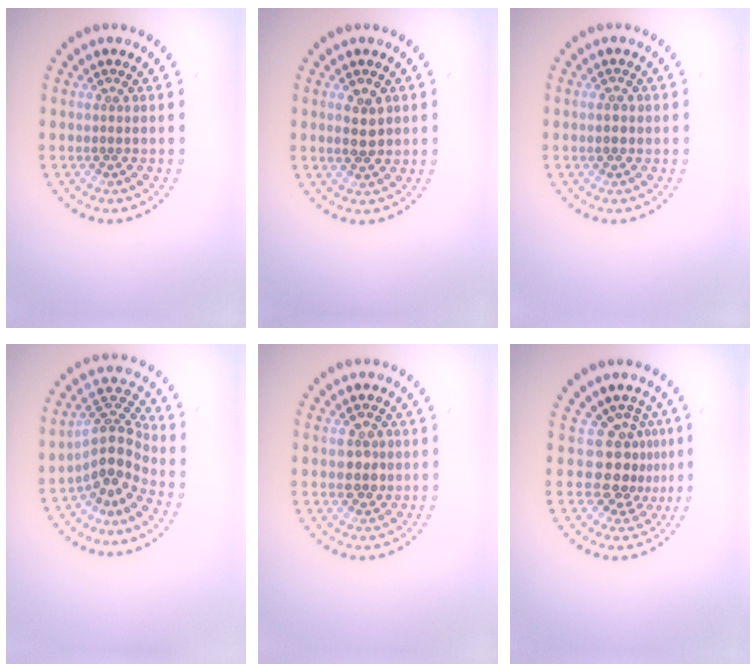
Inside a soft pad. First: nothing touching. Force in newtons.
{"total": 2.4, "press": 2.4, "slide": 0.3}
{"total": 1.6, "press": 1.6, "slide": 0.2}
{"total": 4.4, "press": 3.1, "slide": 3.1}
{"total": 2.4, "press": 2.4, "slide": 0.3}
{"total": 3.5, "press": 2.6, "slide": 2.4}